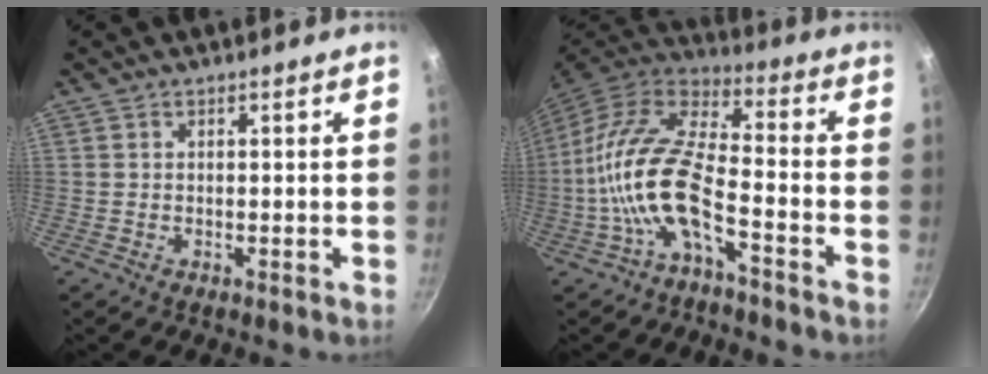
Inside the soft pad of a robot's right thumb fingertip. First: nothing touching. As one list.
[{"total": 15.3, "force": [-5.4, 5.8, 13.1], "torque": [-0.277, 0.066, -0.107]}]